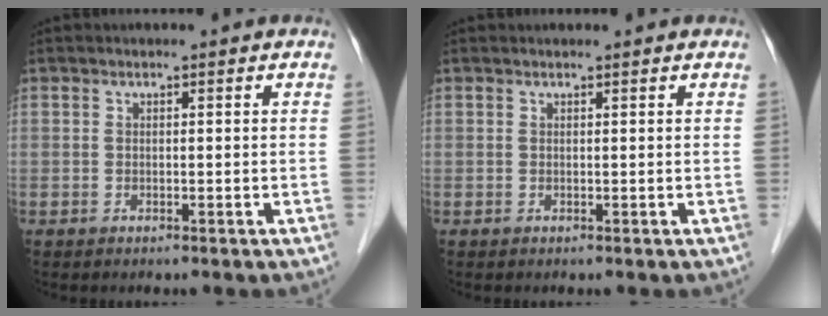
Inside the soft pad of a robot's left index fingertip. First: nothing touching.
{"total": 1.2, "force": [1.2, 0.1, 0.2], "torque": [-0.008, 0.012, 0.014]}